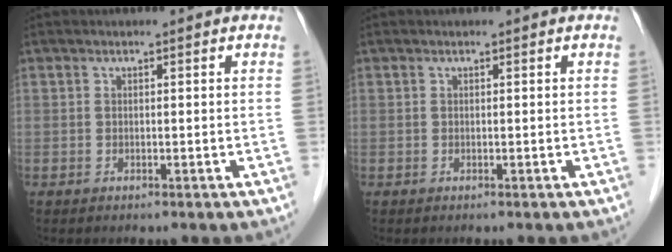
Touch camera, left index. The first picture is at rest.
{"total": 0.0}